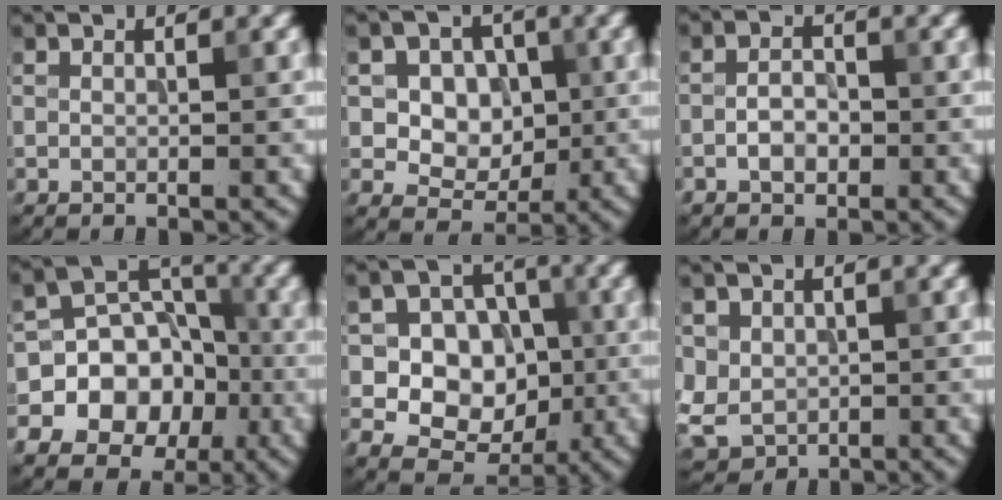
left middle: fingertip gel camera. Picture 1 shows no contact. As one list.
[{"total": 6.8, "force": [1.5, 5.7, 3.5], "torque": [-0.056, 0.010, 0.021]}, {"total": 2.1, "force": [-0.8, 1.3, 1.4], "torque": [-0.025, 0.004, -0.017]}, {"total": 12.3, "force": [-4.6, 10.9, 3.6], "torque": [-0.080, -0.005, -0.090]}, {"total": 9.7, "force": [-0.1, 8.7, 4.4], "torque": [-0.082, 0.035, -0.023]}, {"total": 3.5, "force": [0.3, 3.2, 1.4], "torque": [-0.026, -0.002, 0.011]}]